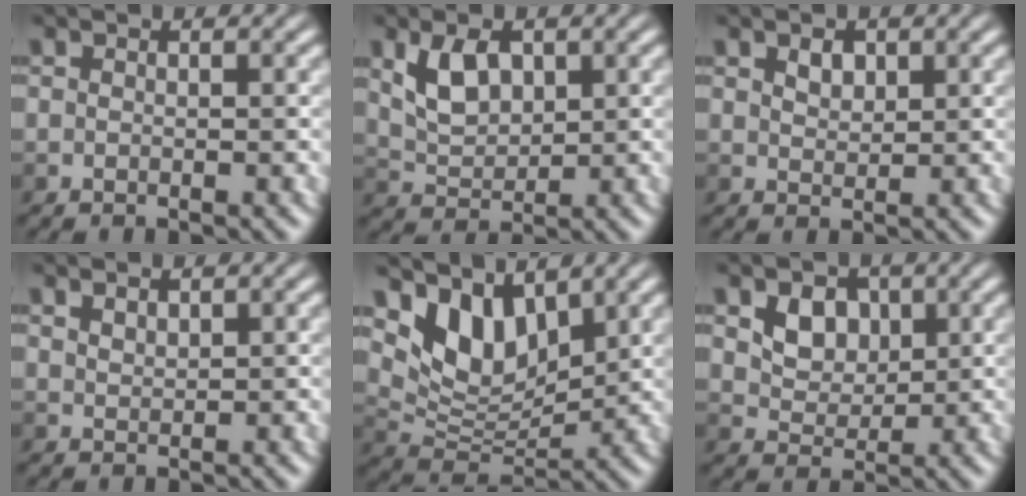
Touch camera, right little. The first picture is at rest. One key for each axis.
{"total": 3.3, "fx": 0.8, "fy": 2.0, "fz": 2.5, "tx": -0.059, "ty": -0.003, "tz": 0.017}
{"total": 0.8, "fx": 0.2, "fy": 0.6, "fz": 0.5, "tx": -0.019, "ty": 0.000, "tz": 0.006}
{"total": 1.1, "fx": 0.8, "fy": 0.4, "fz": 0.5, "tx": -0.016, "ty": 0.000, "tz": 0.018}
{"total": 5.9, "fx": 3.5, "fy": 3.2, "fz": 3.4, "tx": -0.070, "ty": -0.005, "tz": 0.063}
{"total": 2.7, "fx": 0.6, "fy": 2.2, "fz": 1.5, "tx": -0.031, "ty": -0.004, "tz": 0.003}